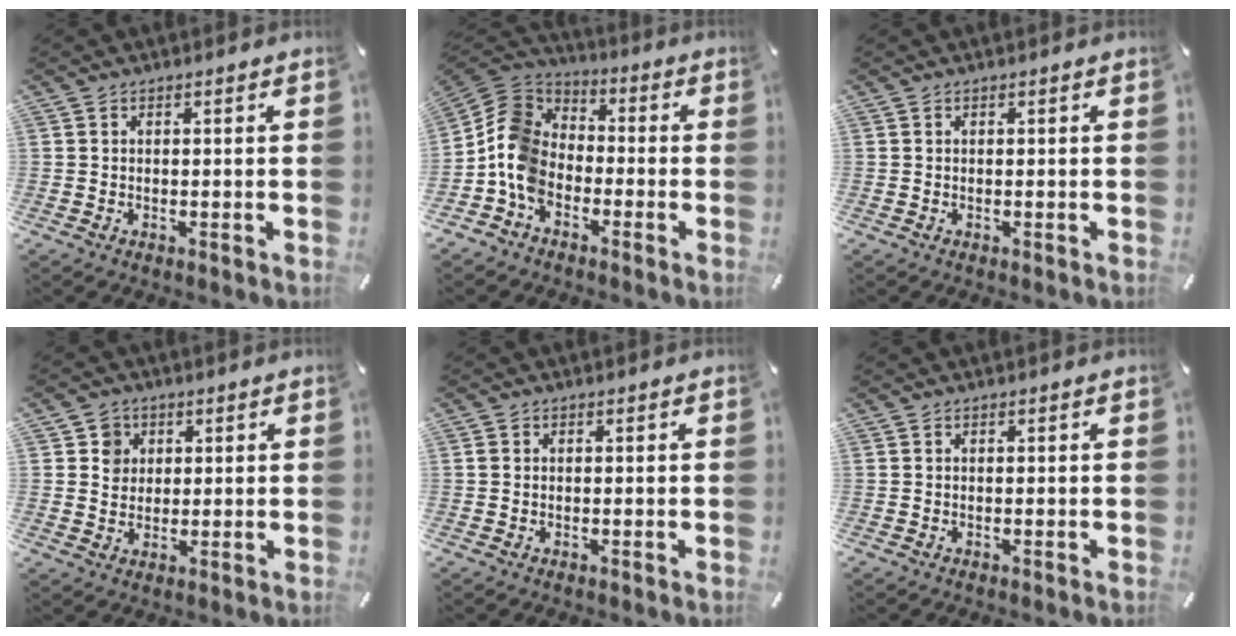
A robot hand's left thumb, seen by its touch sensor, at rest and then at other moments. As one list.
[{"total": 10.6, "force": [-4.9, 7.9, 5.0], "torque": [-0.117, 0.033, -0.096]}, {"total": 0.0}, {"total": 5.0, "force": [1.3, 4.8, 0.8], "torque": [-0.005, 0.001, 0.020]}, {"total": 0.6, "force": [0.0, 0.6, 0.2], "torque": [-0.002, 0.004, -0.001]}, {"total": 0.0}]